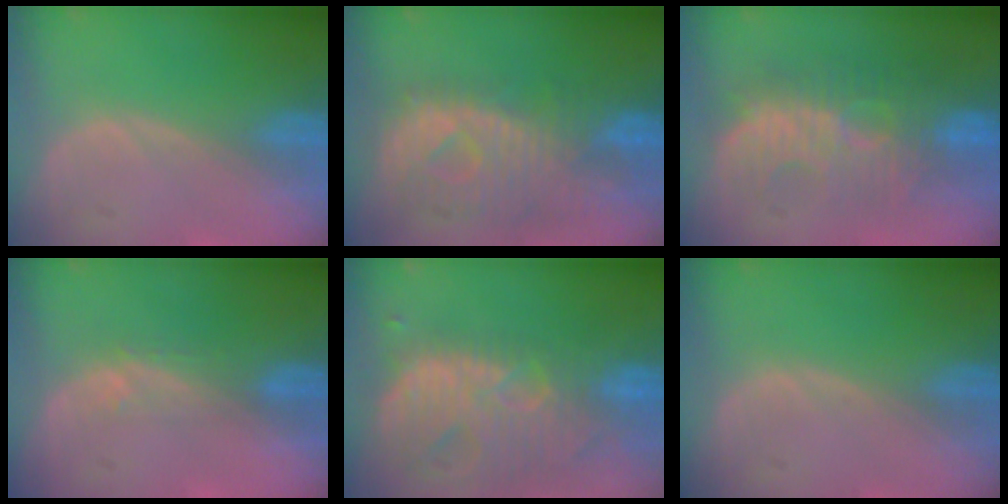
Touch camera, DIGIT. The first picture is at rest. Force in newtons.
{"total": 10.7, "press": 9.6, "slide": 4.7}
{"total": 9.6, "press": 9.3, "slide": 2.2}
{"total": 2.8, "press": 2.1, "slide": 1.7}
{"total": 13.8, "press": 11.6, "slide": 7.4}
{"total": 0.0}